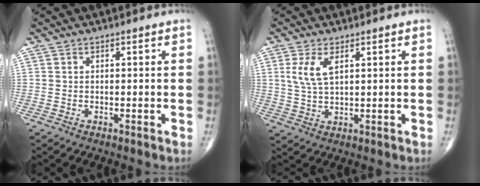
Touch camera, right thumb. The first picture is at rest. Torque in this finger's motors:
{"motor_torque": [0.04, -0.05, 0.91, 0.36, 0.06]}